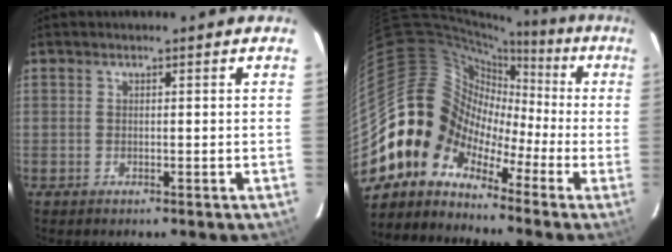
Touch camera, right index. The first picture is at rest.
{"total": 11.3, "force": [-5.0, 9.9, 2.0], "torque": [-0.049, 0.029, -0.124]}